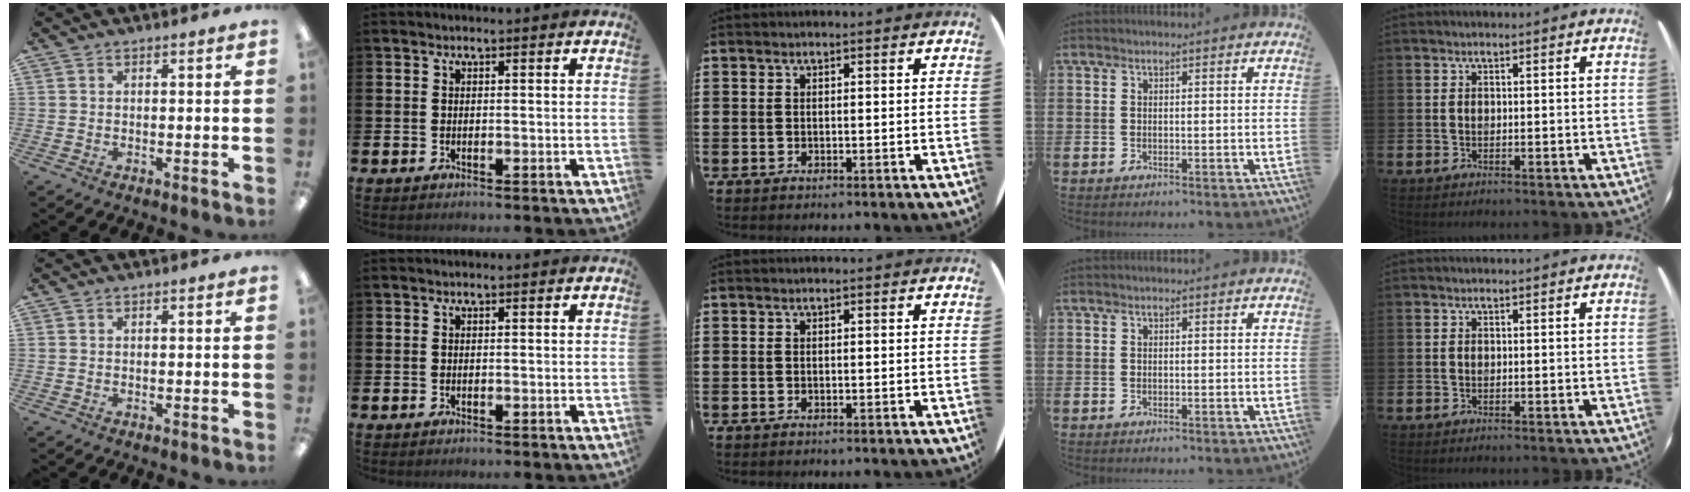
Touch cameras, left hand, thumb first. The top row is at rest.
{}